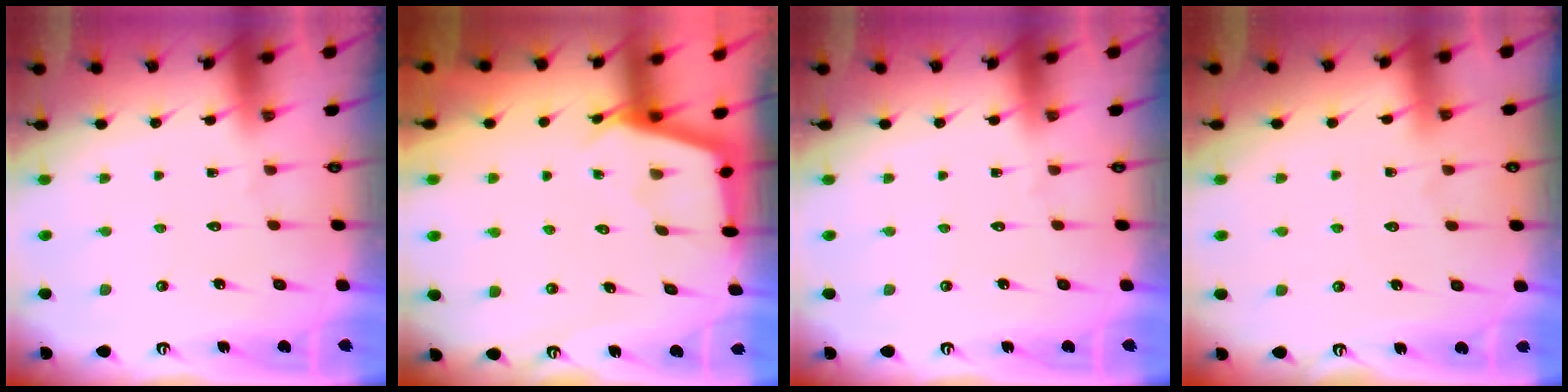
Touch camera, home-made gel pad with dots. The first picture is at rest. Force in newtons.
{"total": 2.8, "press": 2.8, "slide": 0.3}
{"total": 0.0}
{"total": 2.5, "press": 2.5, "slide": 0.5}